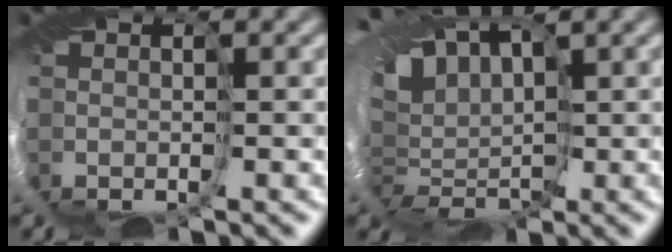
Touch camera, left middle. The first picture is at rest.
{"total": 11.3, "force": [4.1, 6.0, 8.6], "torque": [-0.159, 0.025, 0.083]}